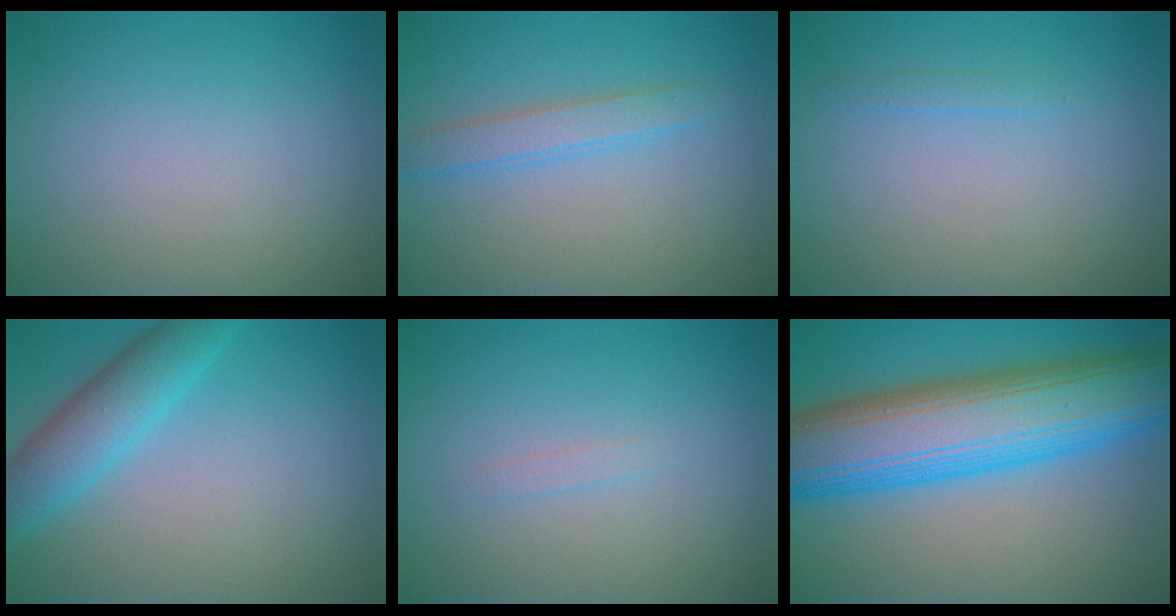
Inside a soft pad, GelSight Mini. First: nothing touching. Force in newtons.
{"total": 2.1, "press": 2.1, "slide": 0.1}
{"total": 0.6, "press": 0.6, "slide": 0.1}
{"total": 4.4, "press": 4.4, "slide": 0.1}
{"total": 0.6, "press": 0.6, "slide": 0.1}
{"total": 13.2, "press": 13.2, "slide": 0.3}